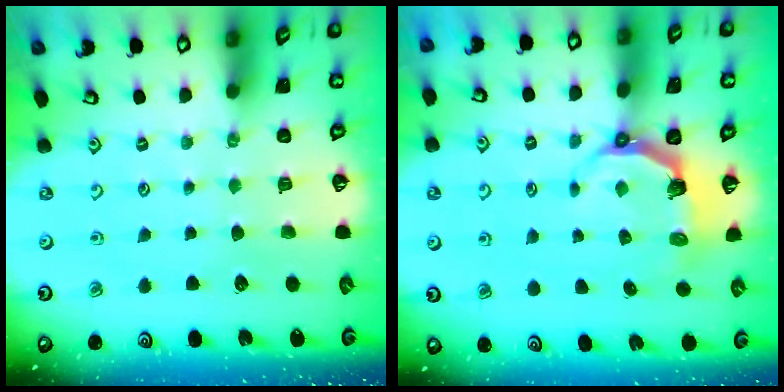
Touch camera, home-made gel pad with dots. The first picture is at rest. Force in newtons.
{"total": 5.0, "press": 3.4, "slide": 3.6}